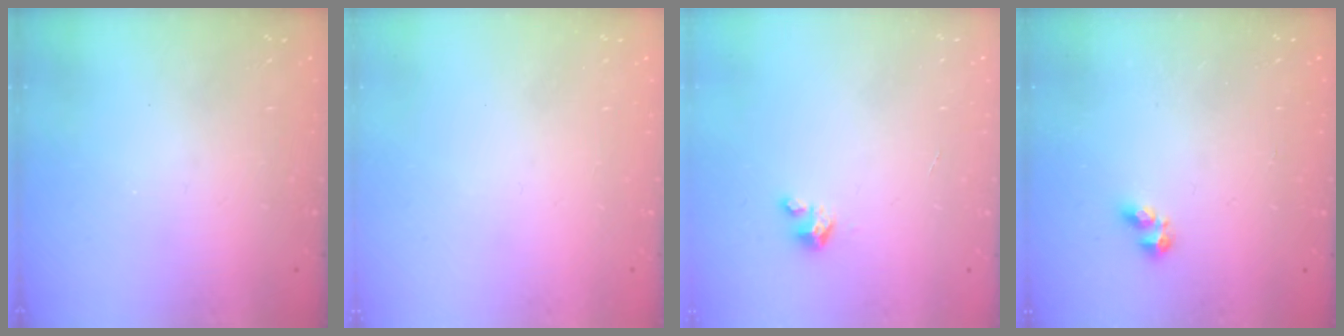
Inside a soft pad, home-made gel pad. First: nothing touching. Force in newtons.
{"total": 0.0}
{"total": 3.2, "press": 3.2, "slide": 0.3}
{"total": 2.8, "press": 2.7, "slide": 0.5}